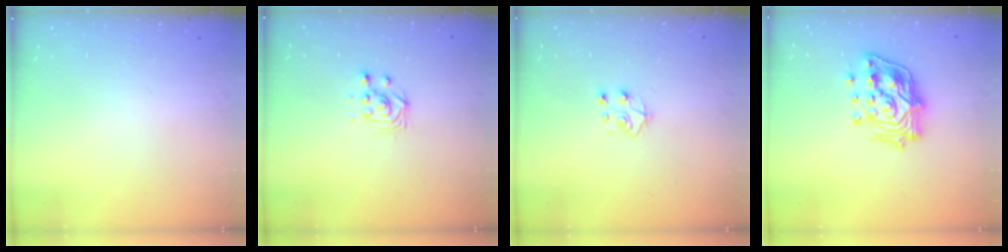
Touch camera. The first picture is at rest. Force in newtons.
{"total": 2.9, "press": 2.9, "slide": 0.4}
{"total": 4.8, "press": 4.8, "slide": 0.4}
{"total": 17.6, "press": 17.4, "slide": 2.6}